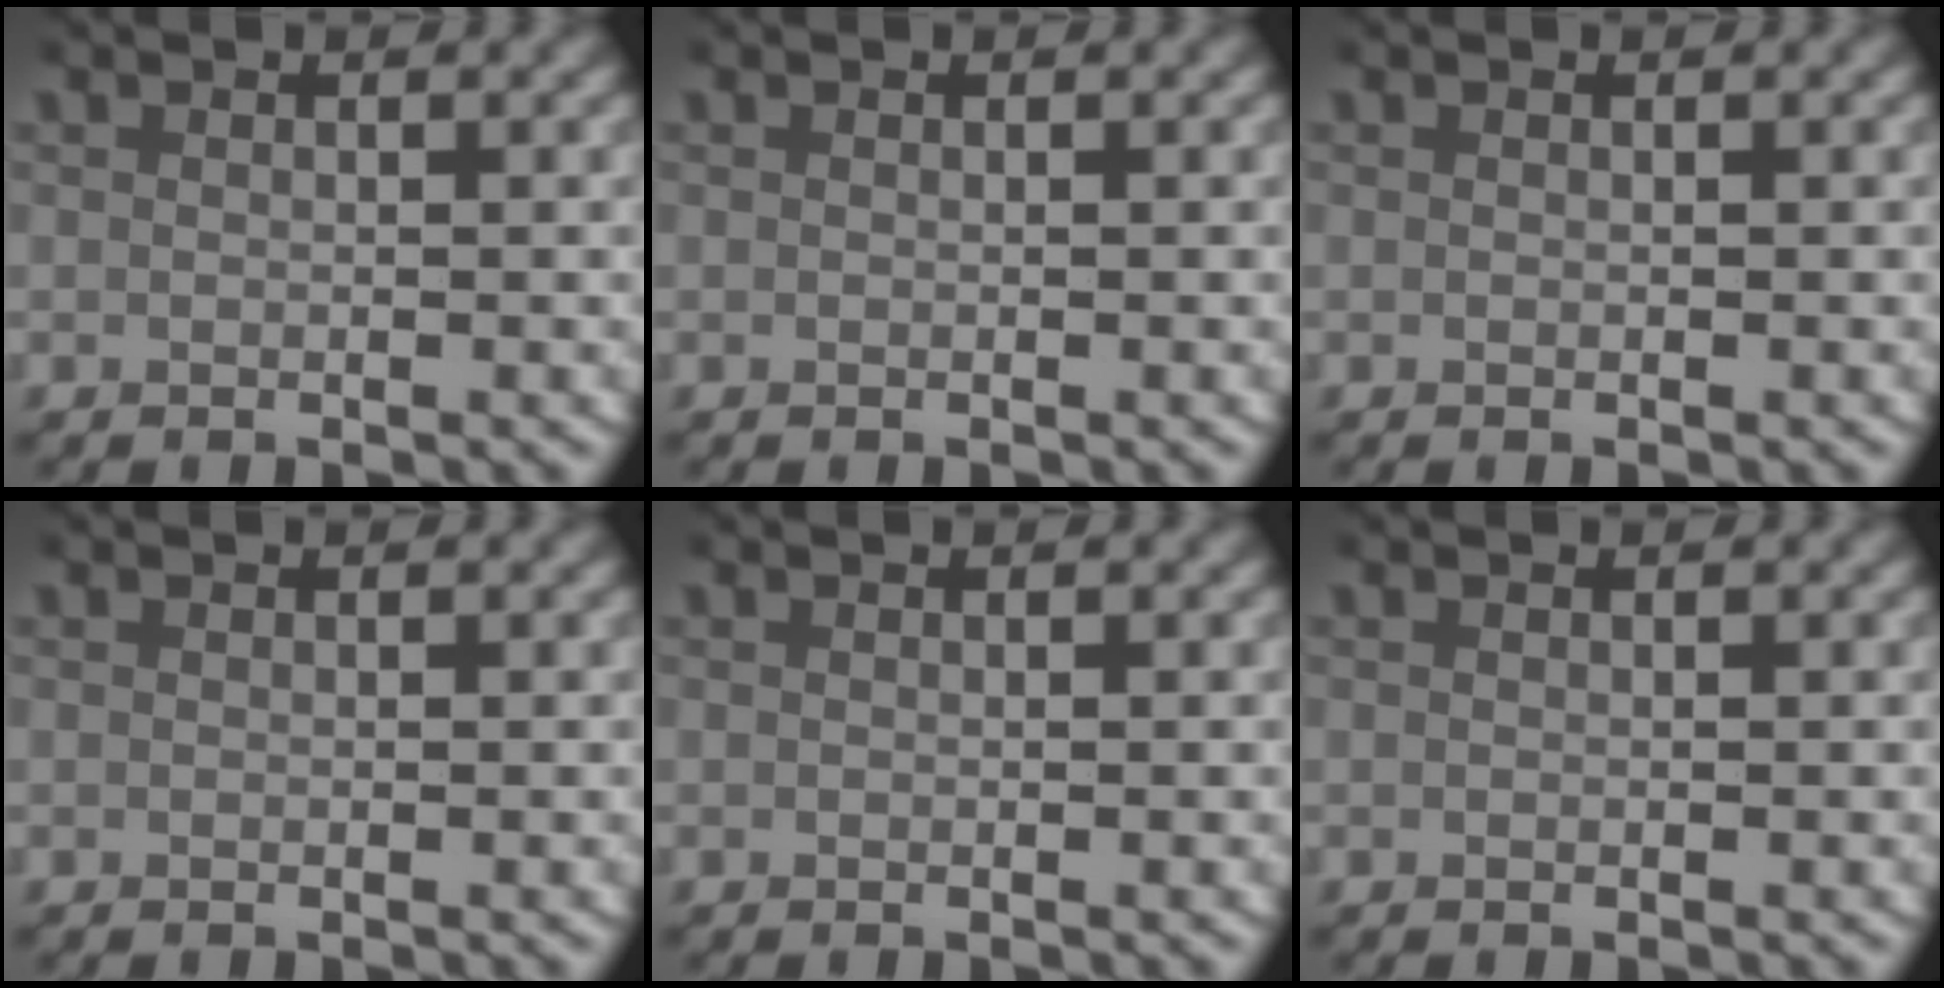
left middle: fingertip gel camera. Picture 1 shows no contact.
{"total": 0.0}
{"total": 0.0}
{"total": 0.0}
{"total": 0.0}
{"total": 0.0}